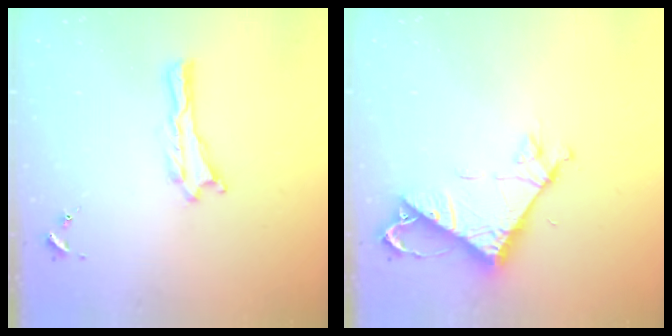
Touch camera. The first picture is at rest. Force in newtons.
{"total": 7.5, "press": 7.5, "slide": 0.2}